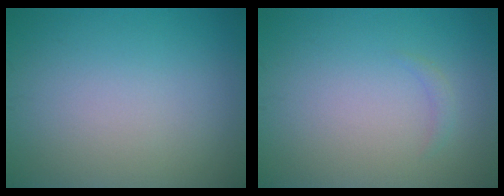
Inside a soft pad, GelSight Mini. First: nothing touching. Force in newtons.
{"total": 0.7, "press": 0.7, "slide": 0.1}